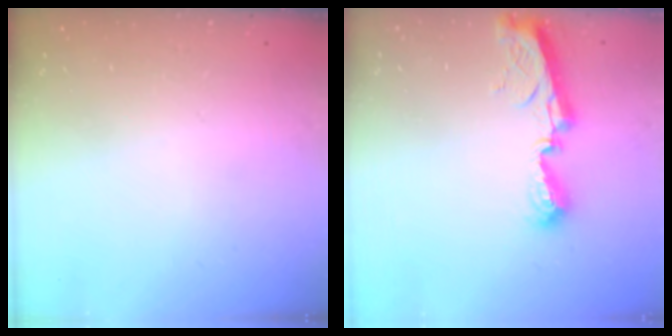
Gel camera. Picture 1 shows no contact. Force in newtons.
{"total": 9.1, "press": 9.1, "slide": 0.6}